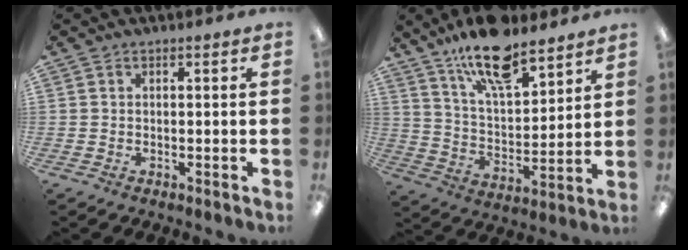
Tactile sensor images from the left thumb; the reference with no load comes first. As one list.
[{"total": 16.3, "force": [12.5, 5.6, 8.9], "torque": [-0.157, -0.067, 0.216]}]